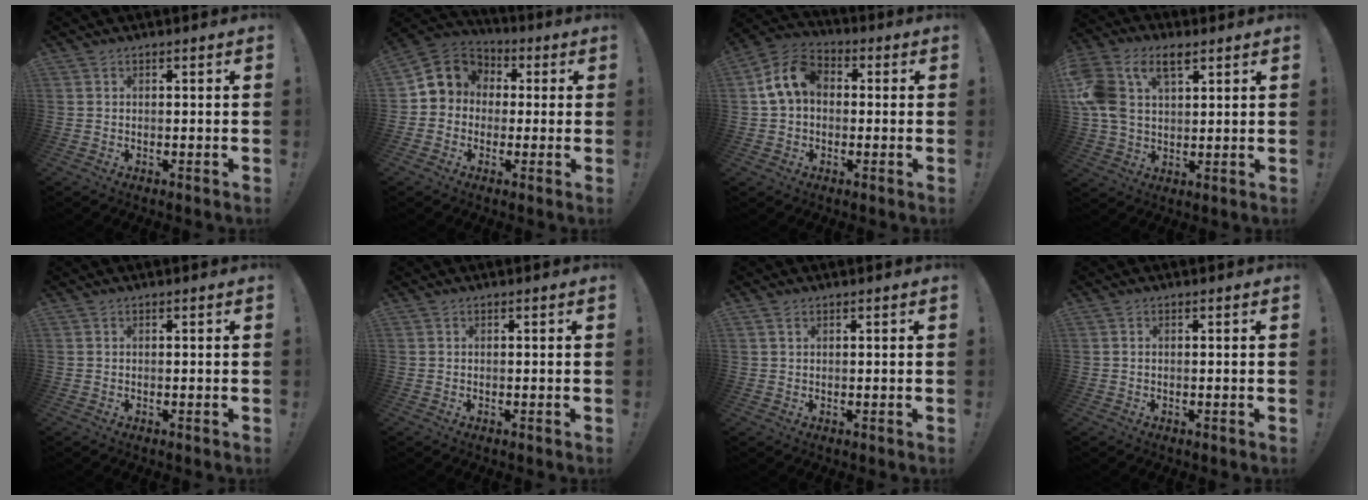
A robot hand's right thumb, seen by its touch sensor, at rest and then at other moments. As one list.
[{"total": 8.1, "force": [0.6, 7.6, 2.7], "torque": [-0.035, 0.008, 0.018]}, {"total": 11.4, "force": [1.8, 8.2, 7.7], "torque": [-0.139, 0.019, 0.037]}, {"total": 15.2, "force": [6.1, 9.7, 9.9], "torque": [-0.206, -0.016, 0.115]}, {"total": 0.0}, {"total": 0.0}, {"total": 1.1, "force": [0.6, 0.6, 0.6], "torque": [-0.010, -0.001, 0.011]}, {"total": 0.0}]